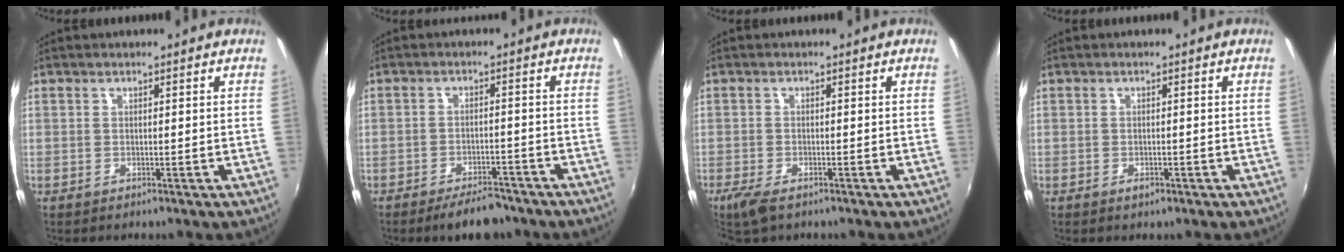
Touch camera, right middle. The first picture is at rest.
{"total": 6.7, "force": [-5.6, 2.2, 3.1], "torque": [-0.069, 0.003, -0.078]}
{"total": 4.0, "force": [-2.8, 1.4, 2.5], "torque": [-0.063, -0.014, -0.054]}
{"total": 1.0, "force": [-0.6, 0.6, 0.5], "torque": [-0.008, -0.001, -0.009]}